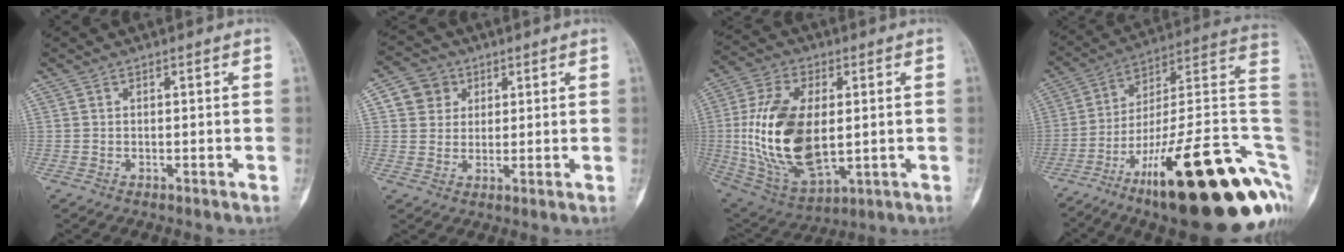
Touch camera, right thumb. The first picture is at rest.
{"total": 6.1, "force": [2.2, 5.5, 1.7], "torque": [0.001, -0.002, 0.035]}
{"total": 20.7, "force": [0.5, 11.4, 17.3], "torque": [-0.338, -0.010, 0.024]}
{"total": 32.6, "force": [-12.5, 9.3, 28.6], "torque": [-0.317, 0.079, -0.189]}